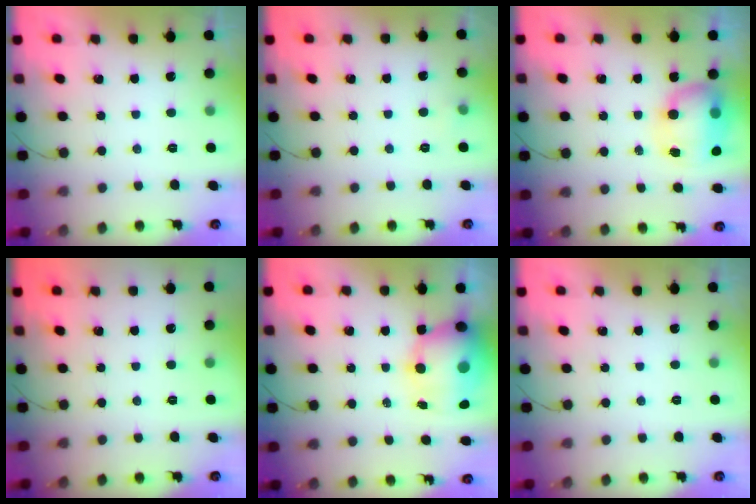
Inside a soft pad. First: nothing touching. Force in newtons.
{"total": 3.1, "press": 2.9, "slide": 1.1}
{"total": 9.1, "press": 8.9, "slide": 1.8}
{"total": 0.0}
{"total": 12.9, "press": 12.3, "slide": 3.7}
{"total": 0.0}